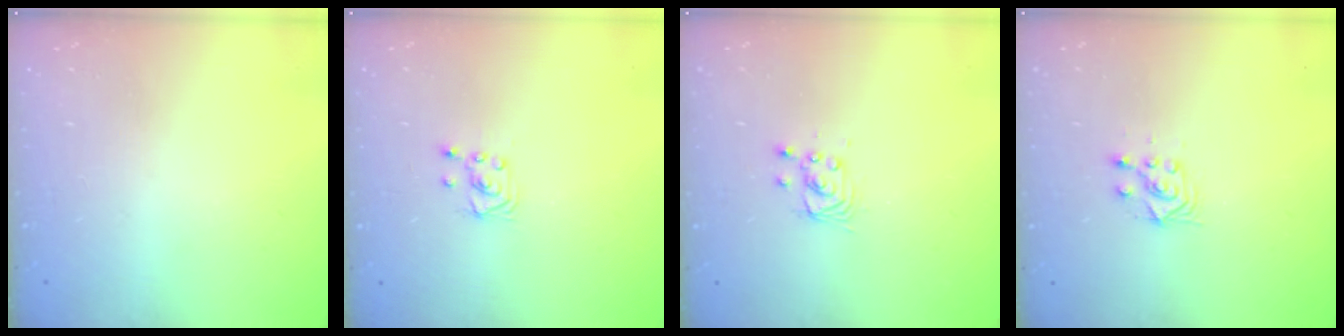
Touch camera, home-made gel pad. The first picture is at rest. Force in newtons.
{"total": 2.0, "press": 2.0, "slide": 0.2}
{"total": 2.7, "press": 2.7, "slide": 0.2}
{"total": 4.9, "press": 4.8, "slide": 1.0}